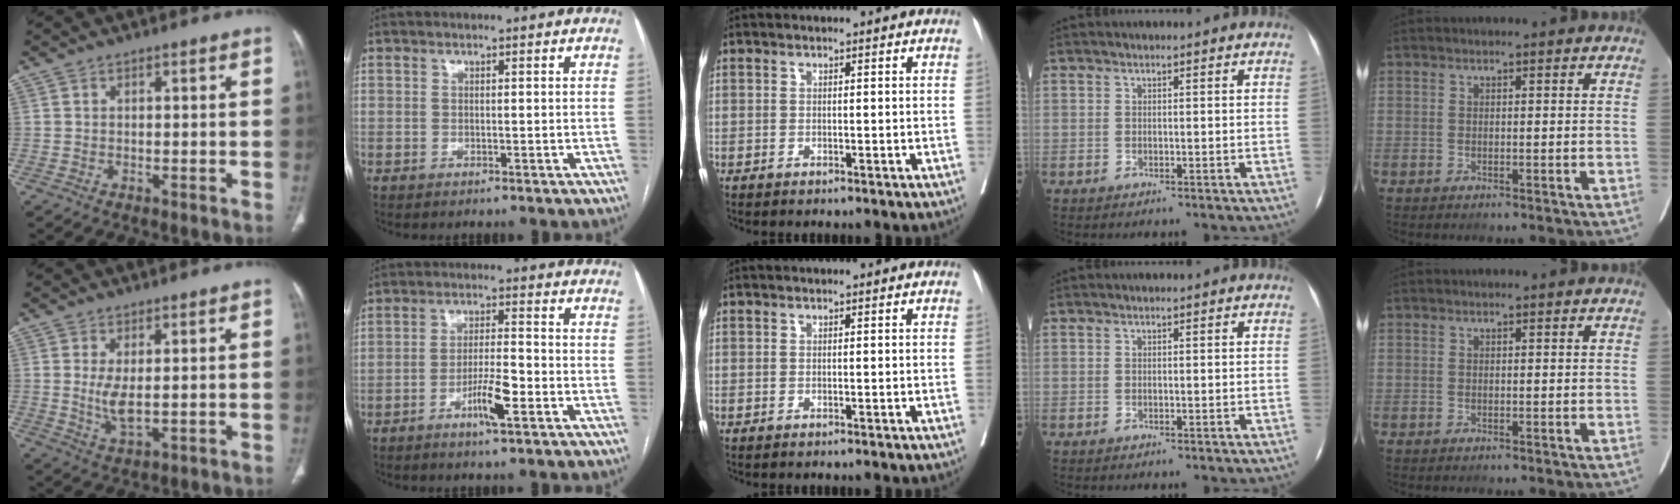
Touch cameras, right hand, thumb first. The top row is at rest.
{"thumb": {"total": 4.9, "force": [0.4, 2.0, 4.4], "torque": [-0.090, -0.017, 0.017]}, "index": {"total": 6.1, "force": [-2.8, 0.6, 5.4], "torque": [-0.102, -0.003, -0.051]}}